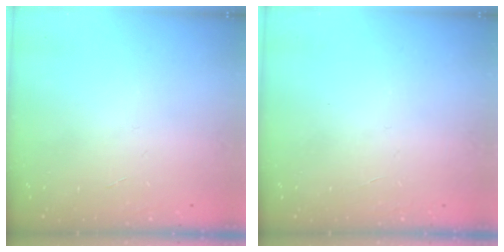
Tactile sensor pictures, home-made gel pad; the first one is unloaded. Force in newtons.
{"total": 0.0}